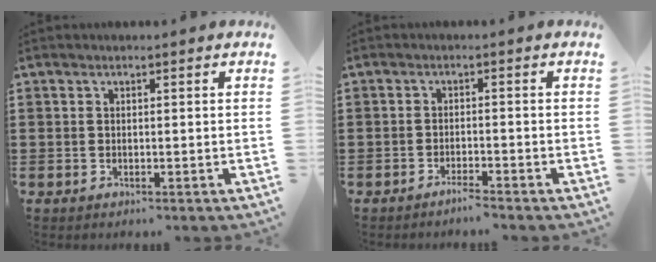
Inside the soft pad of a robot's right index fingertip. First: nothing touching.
{"total": 1.7, "force": [-1.7, 0.0, 0.6], "torque": [-0.012, 0.000, -0.031]}